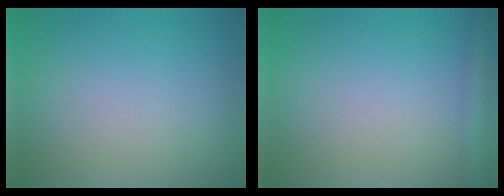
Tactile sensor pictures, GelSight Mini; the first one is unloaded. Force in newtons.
{"total": 2.1, "press": 2.1, "slide": 0.1}